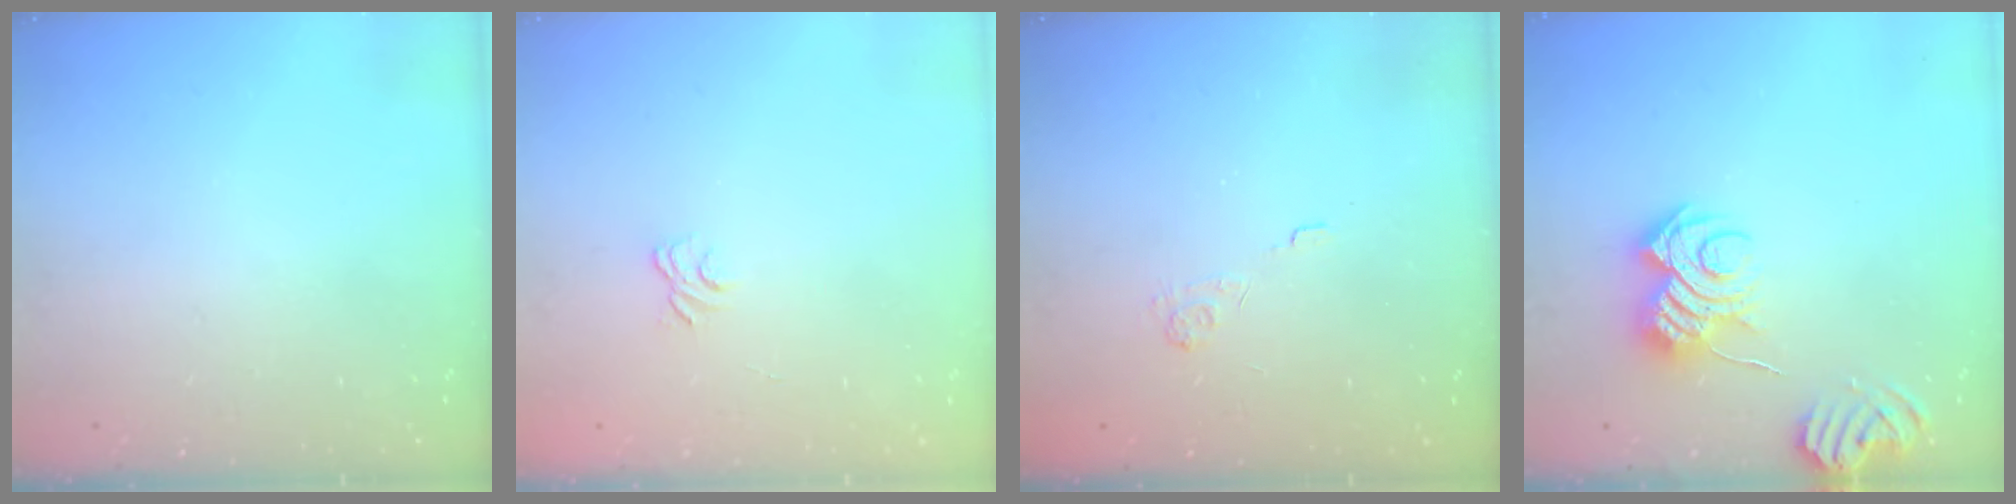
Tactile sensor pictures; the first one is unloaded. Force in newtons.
{"total": 3.3, "press": 3.0, "slide": 1.3}
{"total": 2.1, "press": 1.5, "slide": 1.4}
{"total": 9.0, "press": 9.0, "slide": 1.0}